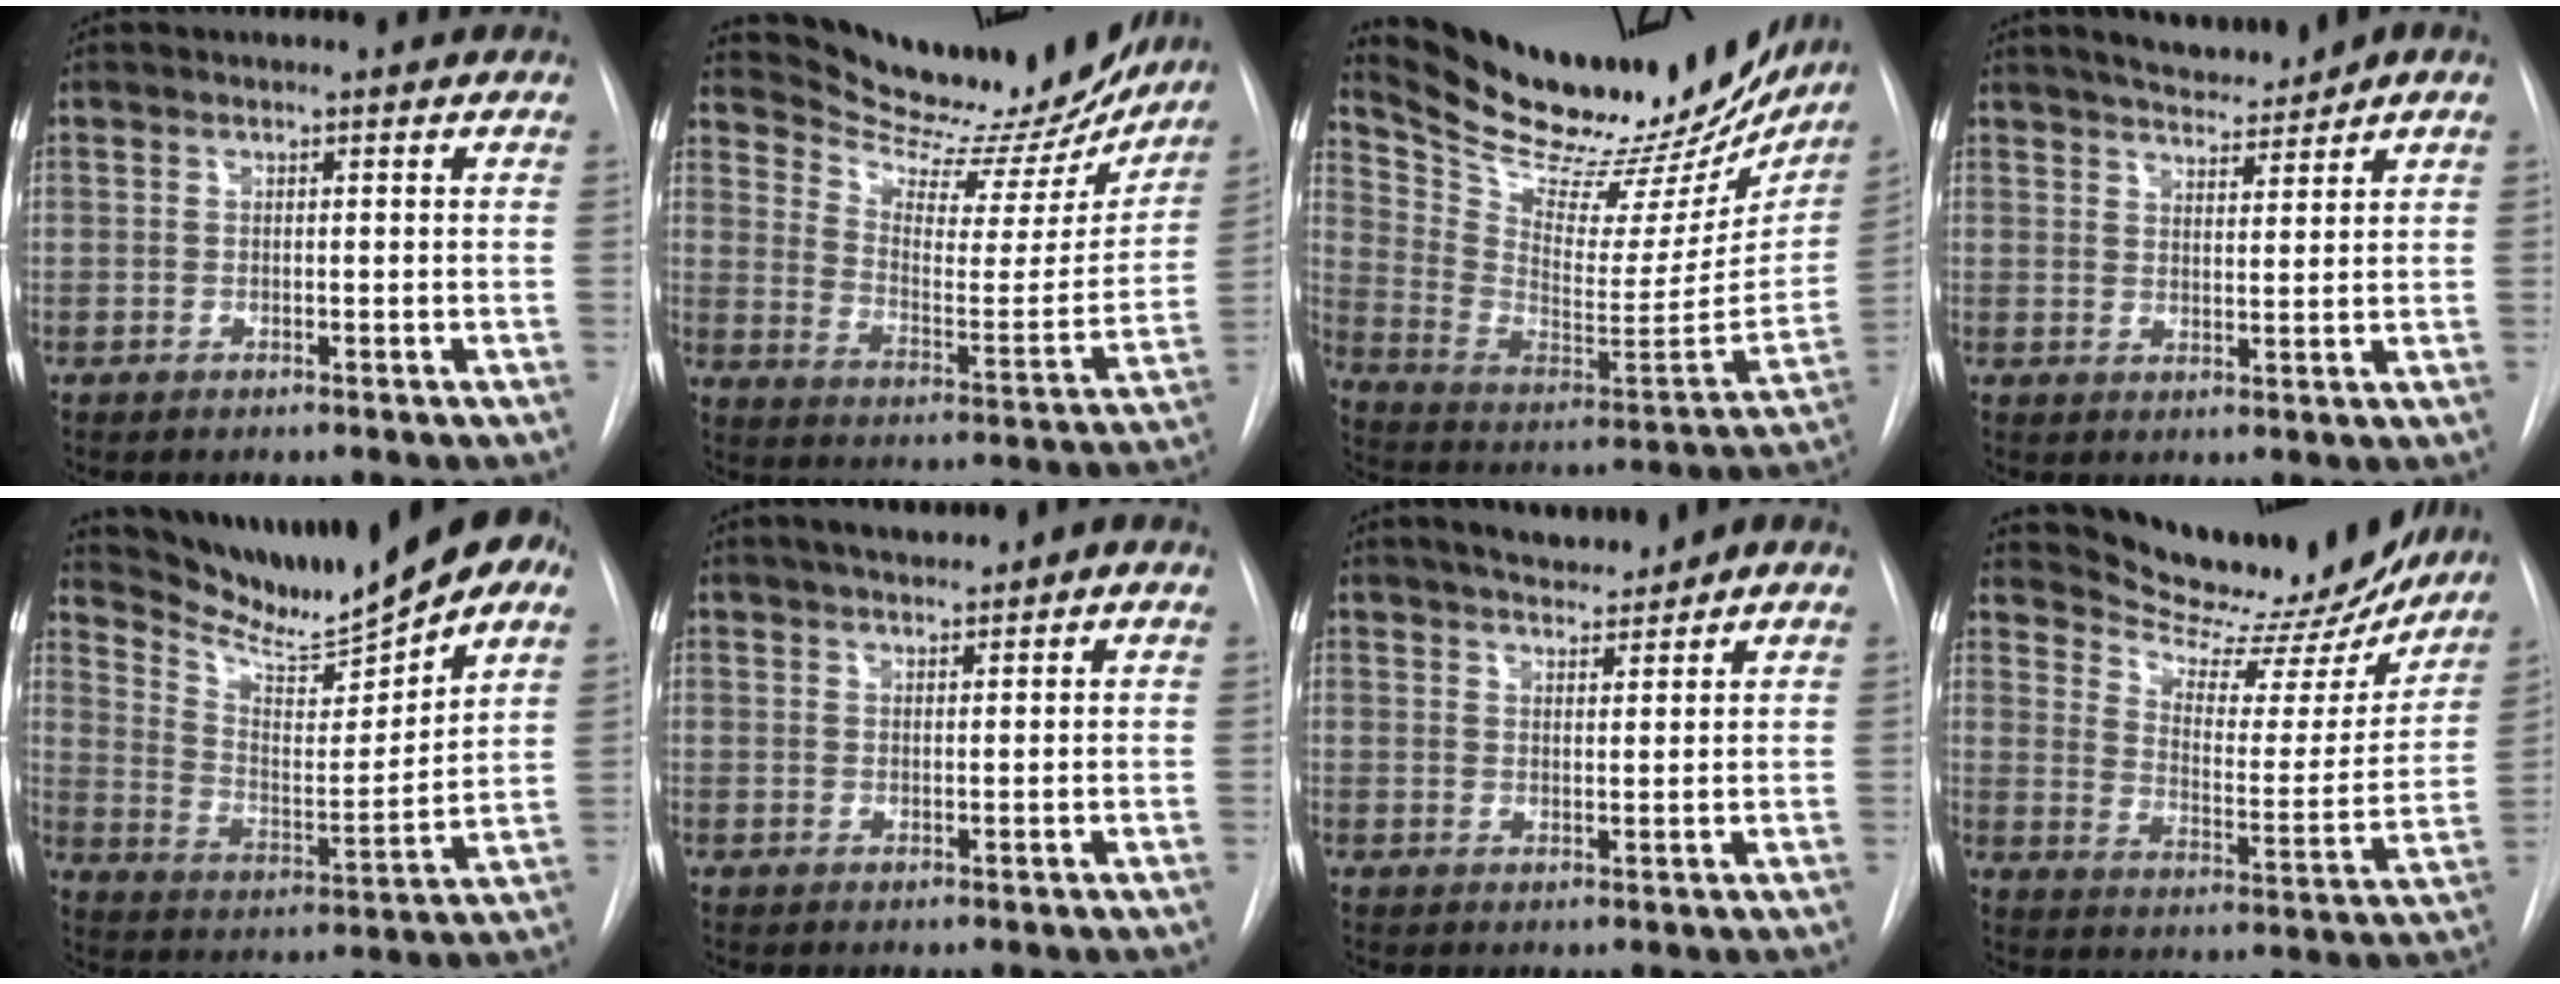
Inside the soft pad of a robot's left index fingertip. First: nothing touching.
{"total": 22.9, "force": [21.2, 5.3, 6.7], "torque": [-0.097, -0.046, 0.288]}
{"total": 31.0, "force": [26.9, 9.4, 12.2], "torque": [-0.204, -0.056, 0.380]}
{"total": 5.8, "force": [5.5, 0.3, 2.1], "torque": [-0.034, 0.001, 0.092]}
{"total": 18.4, "force": [15.2, 1.5, 10.2], "torque": [-0.166, -0.005, 0.244]}
{"total": 3.3, "force": [2.5, 0.6, 2.1], "torque": [-0.038, 0.008, 0.043]}
{"total": 5.0, "force": [4.5, 0.5, 2.2], "torque": [-0.035, 0.006, 0.077]}
{"total": 20.0, "force": [18.8, 4.5, 5.0], "torque": [-0.072, -0.040, 0.256]}